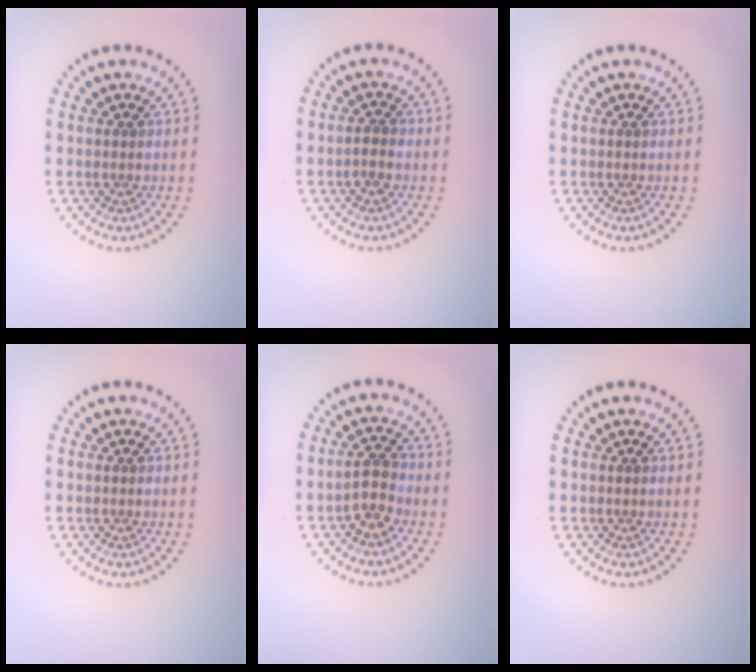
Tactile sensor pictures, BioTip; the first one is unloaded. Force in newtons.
{"total": 0.8, "press": 0.8, "slide": 0.2}
{"total": 0.0}
{"total": 0.0}
{"total": 2.2, "press": 2.1, "slide": 0.6}
{"total": 0.0}